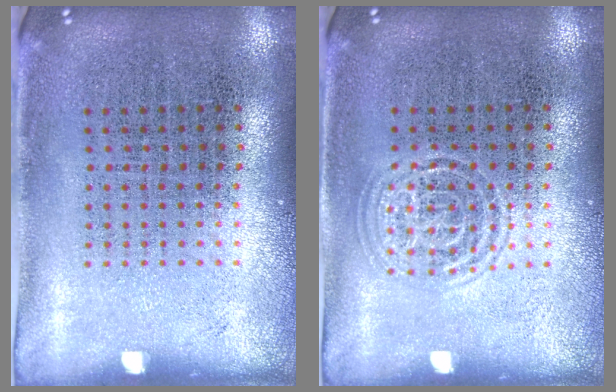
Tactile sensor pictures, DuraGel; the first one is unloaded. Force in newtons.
{"total": 1.3, "press": 1.3, "slide": 0.1}